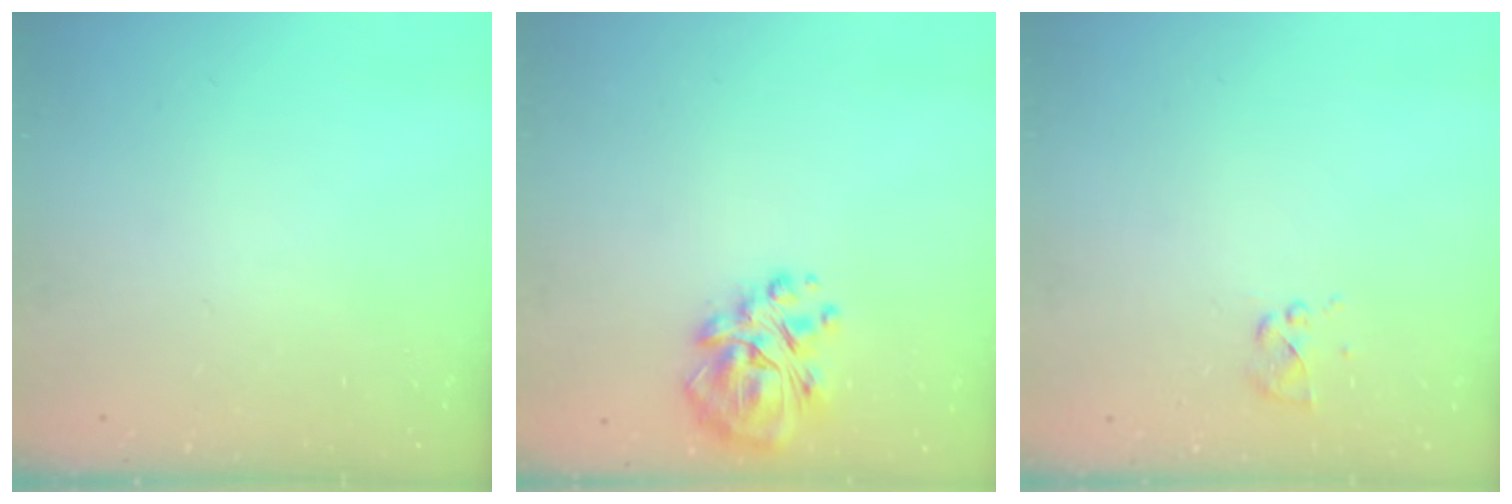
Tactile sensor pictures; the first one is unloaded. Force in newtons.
{"total": 12.1, "press": 11.5, "slide": 3.7}
{"total": 4.0, "press": 3.8, "slide": 1.1}